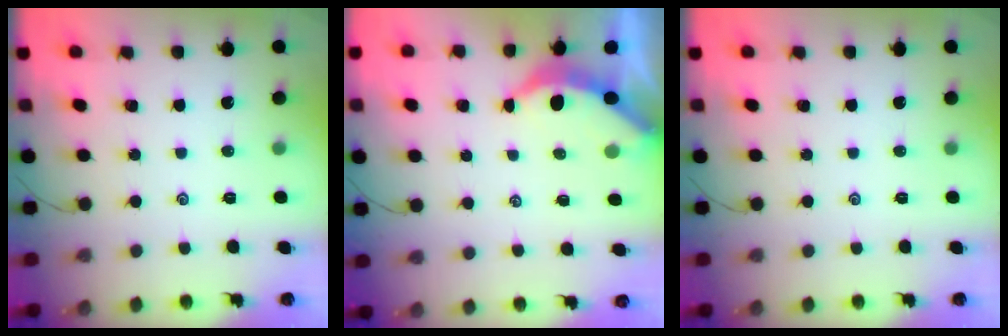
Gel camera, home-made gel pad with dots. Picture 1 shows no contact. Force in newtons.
{"total": 3.8, "press": 3.7, "slide": 0.4}
{"total": 0.0}